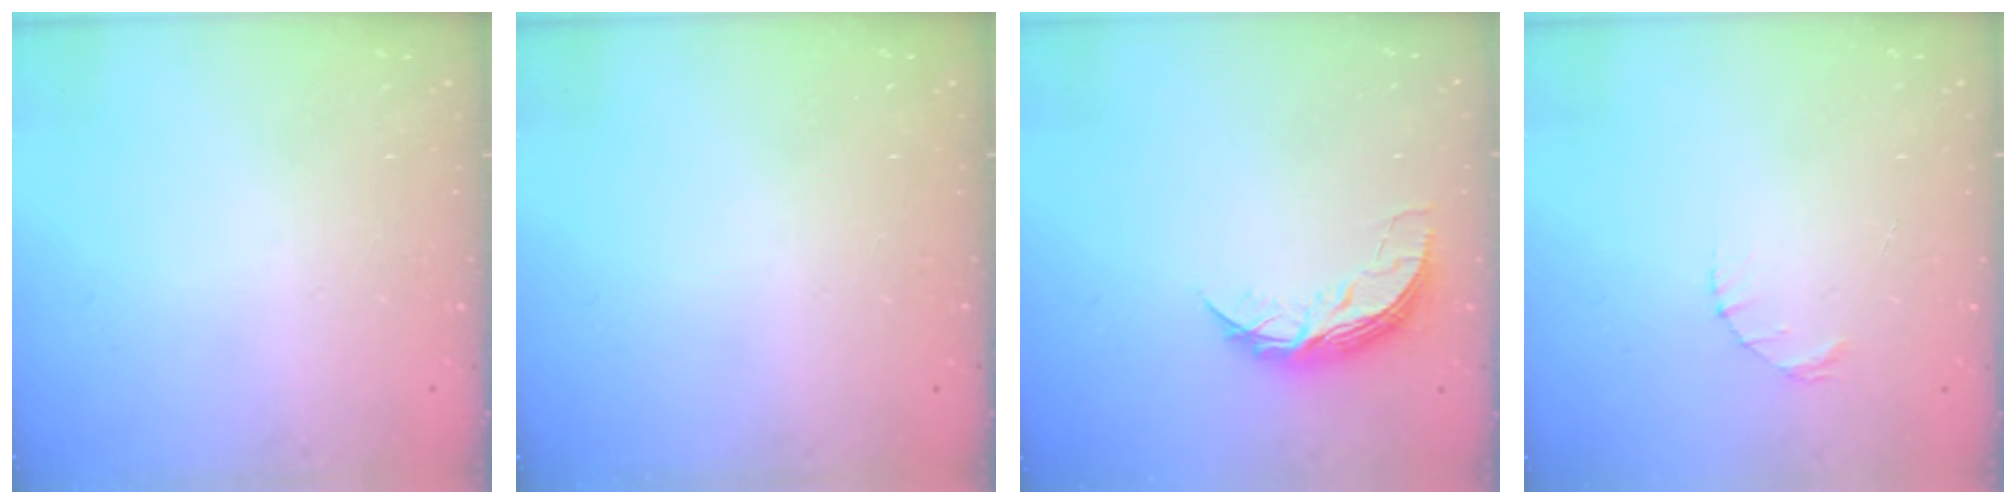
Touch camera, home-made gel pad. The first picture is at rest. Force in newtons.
{"total": 0.0}
{"total": 8.0, "press": 8.0, "slide": 0.6}
{"total": 1.4, "press": 1.4, "slide": 0.2}